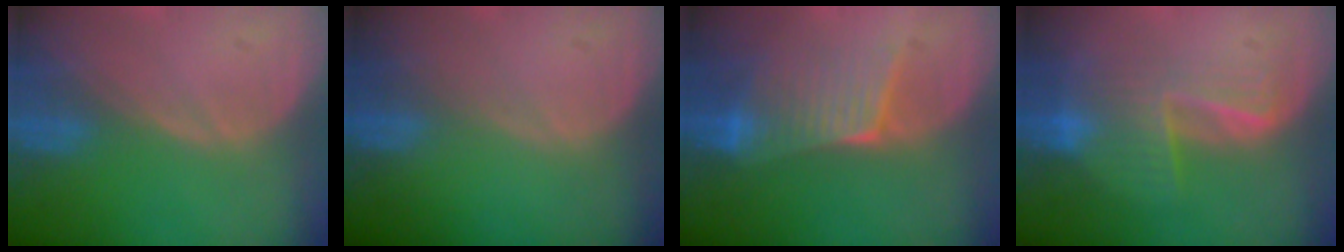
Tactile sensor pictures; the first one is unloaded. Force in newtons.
{"total": 0.0}
{"total": 6.5, "press": 6.2, "slide": 2.0}
{"total": 6.7, "press": 6.3, "slide": 2.3}